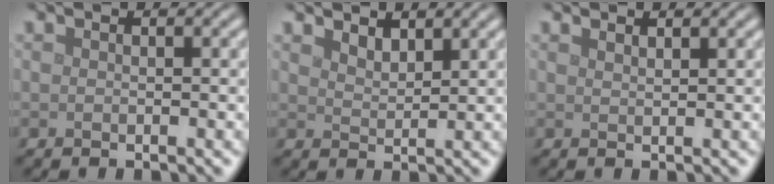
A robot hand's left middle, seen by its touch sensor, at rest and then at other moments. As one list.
[{"total": 1.9, "force": [1.7, 0.5, 0.6], "torque": [-0.013, -0.001, 0.032]}, {"total": 1.0, "force": [0.9, 0.2, 0.4], "torque": [-0.001, -0.002, 0.010]}]